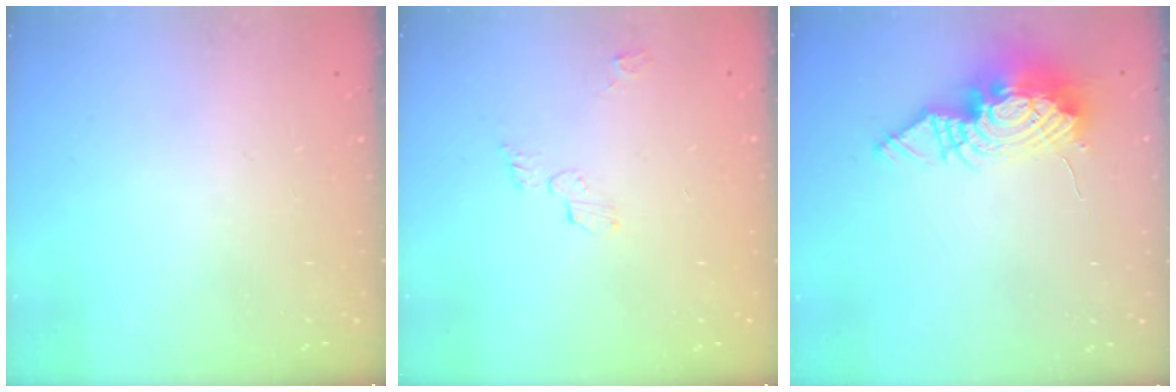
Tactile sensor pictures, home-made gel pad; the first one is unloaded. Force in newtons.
{"total": 3.6, "press": 3.6, "slide": 0.0}
{"total": 13.5, "press": 13.5, "slide": 1.4}